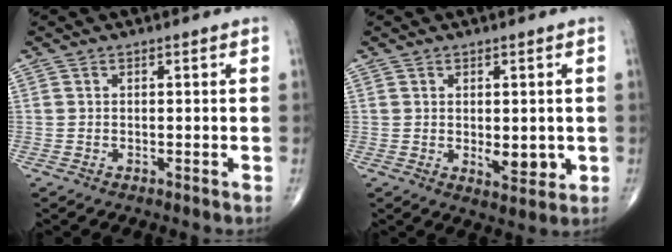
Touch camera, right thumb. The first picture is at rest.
{"total": 5.4, "force": [-0.4, 2.7, 4.7], "torque": [-0.047, -0.011, 0.002]}